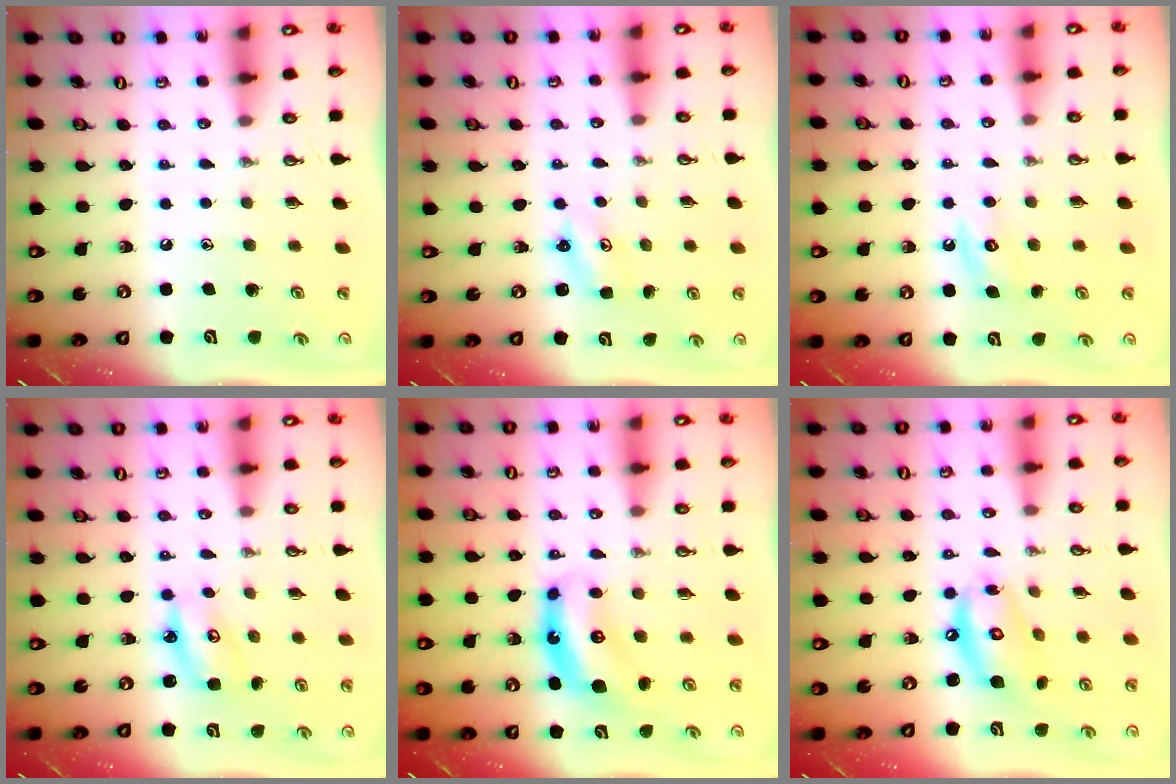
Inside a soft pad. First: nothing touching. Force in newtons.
{"total": 2.4, "press": 2.4, "slide": 0.2}
{"total": 4.6, "press": 4.6, "slide": 0.5}
{"total": 4.3, "press": 4.3, "slide": 0.4}
{"total": 7.2, "press": 7.2, "slide": 0.5}
{"total": 12.1, "press": 12.1, "slide": 0.9}